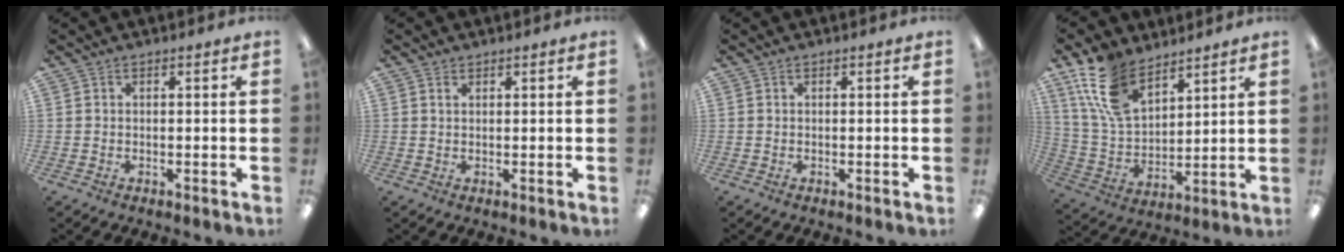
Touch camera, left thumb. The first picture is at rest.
{"total": 0.9, "force": [0.6, 0.5, 0.5], "torque": [-0.012, 0.000, 0.012]}
{"total": 0.0}
{"total": 15.6, "force": [10.0, 8.3, 8.6], "torque": [-0.208, -0.028, 0.193]}